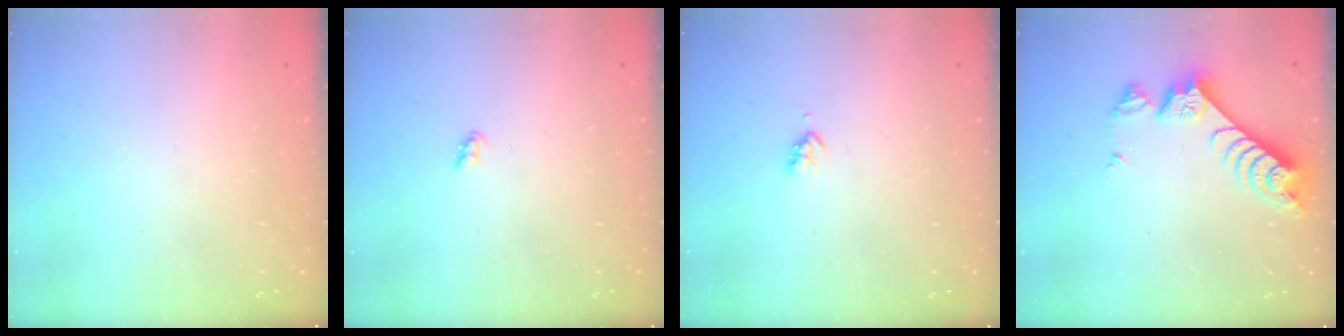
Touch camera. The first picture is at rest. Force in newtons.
{"total": 2.5, "press": 2.5, "slide": 0.3}
{"total": 2.3, "press": 2.3, "slide": 0.4}
{"total": 8.5, "press": 8.4, "slide": 1.0}